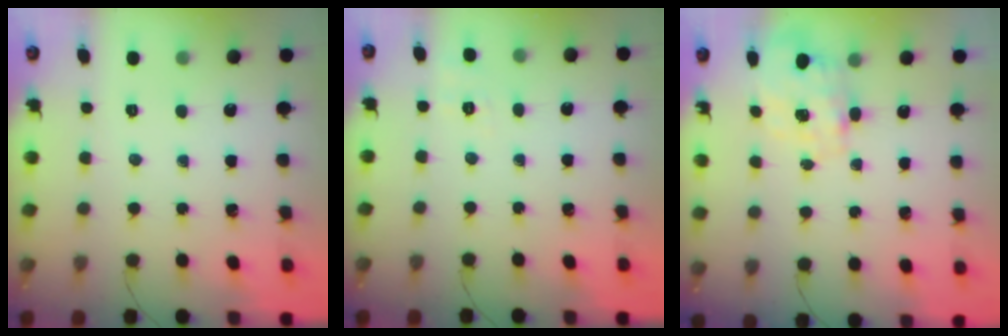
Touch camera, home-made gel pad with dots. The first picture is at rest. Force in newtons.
{"total": 1.9, "press": 0.4, "slide": 1.9}
{"total": 4.0, "press": 3.9, "slide": 0.8}